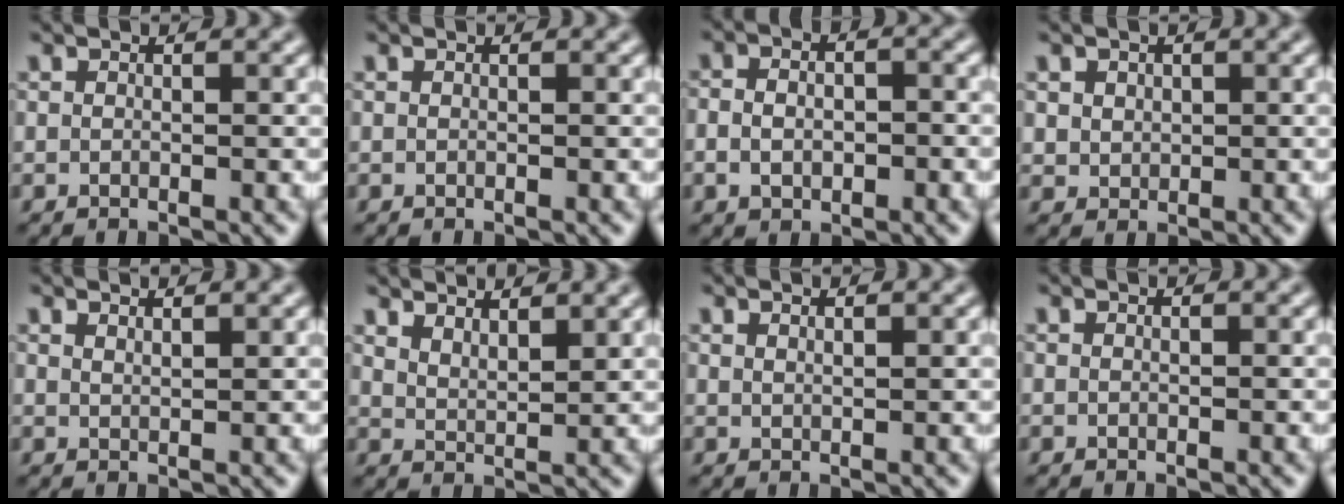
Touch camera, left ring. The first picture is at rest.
{"total": 0.0}
{"total": 3.8, "force": [-0.7, 2.5, 2.8], "torque": [-0.036, 0.005, -0.011]}
{"total": 1.7, "force": [0.8, 1.4, 0.6], "torque": [-0.016, -0.001, 0.024]}
{"total": 1.2, "force": [1.1, 0.2, 0.5], "torque": [0.000, 0.000, 0.014]}
{"total": 3.9, "force": [3.4, 1.0, 1.7], "torque": [-0.014, 0.003, 0.046]}
{"total": 0.9, "force": [0.7, 0.2, 0.5], "torque": [-0.002, 0.000, 0.011]}
{"total": 0.0}